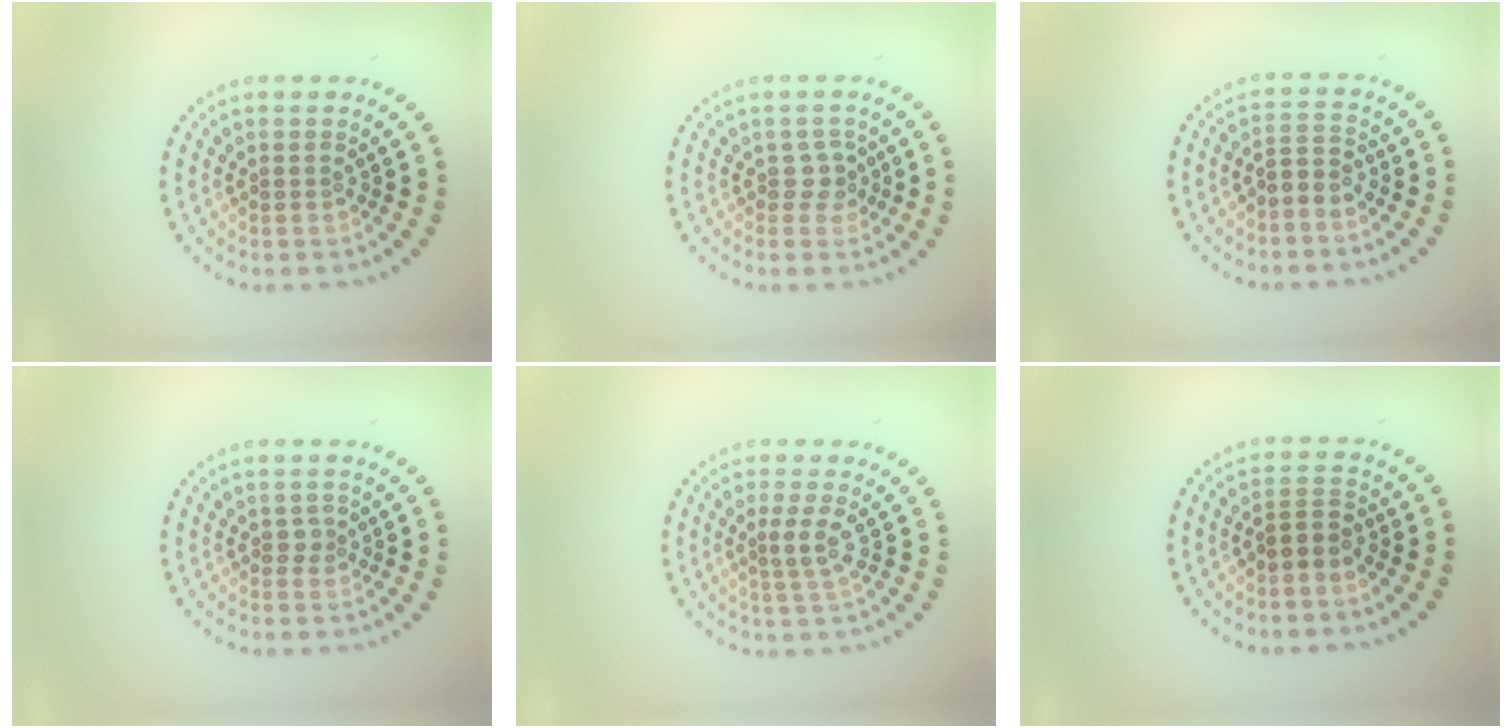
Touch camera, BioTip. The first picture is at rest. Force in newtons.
{"total": 1.6, "press": 1.4, "slide": 0.9}
{"total": 2.0, "press": 1.4, "slide": 1.4}
{"total": 0.8, "press": 0.6, "slide": 0.6}
{"total": 1.9, "press": 1.4, "slide": 1.3}
{"total": 2.0, "press": 1.6, "slide": 1.2}